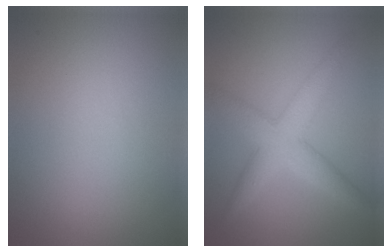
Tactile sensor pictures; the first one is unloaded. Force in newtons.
{"total": 4.4, "press": 4.4, "slide": 0.2}